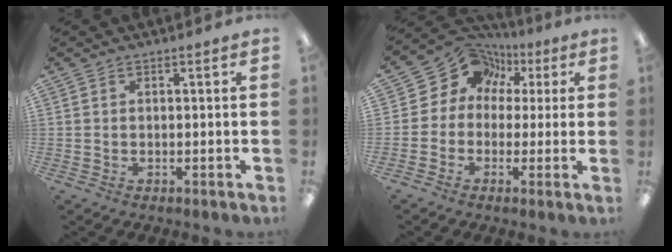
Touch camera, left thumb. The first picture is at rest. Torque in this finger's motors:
{"motor_torque": [-0.09, 0.66, 0.10, -0.05, -0.05]}